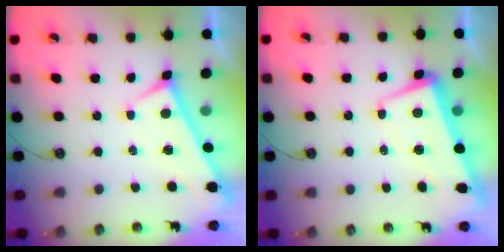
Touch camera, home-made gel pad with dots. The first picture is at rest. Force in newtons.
{"total": 1.7, "press": 0.4, "slide": 1.7}